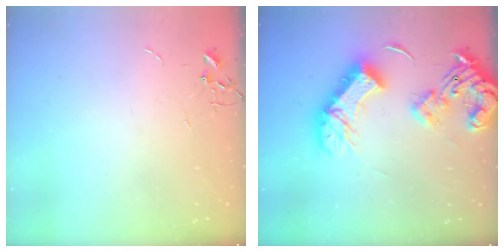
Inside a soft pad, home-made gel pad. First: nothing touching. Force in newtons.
{"total": 21.9, "press": 21.7, "slide": 2.7}